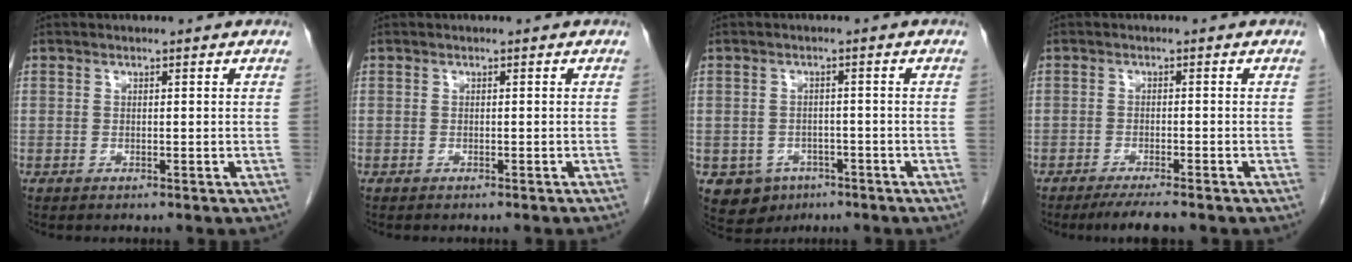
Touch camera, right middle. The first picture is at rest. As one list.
[{"total": 1.2, "force": [-1.1, -0.1, 0.6], "torque": [-0.003, 0.004, -0.012]}, {"total": 5.3, "force": [-2.9, 4.2, 1.3], "torque": [-0.018, 0.006, -0.036]}, {"total": 4.6, "force": [-3.7, 0.2, 2.7], "torque": [-0.043, -0.011, -0.058]}]